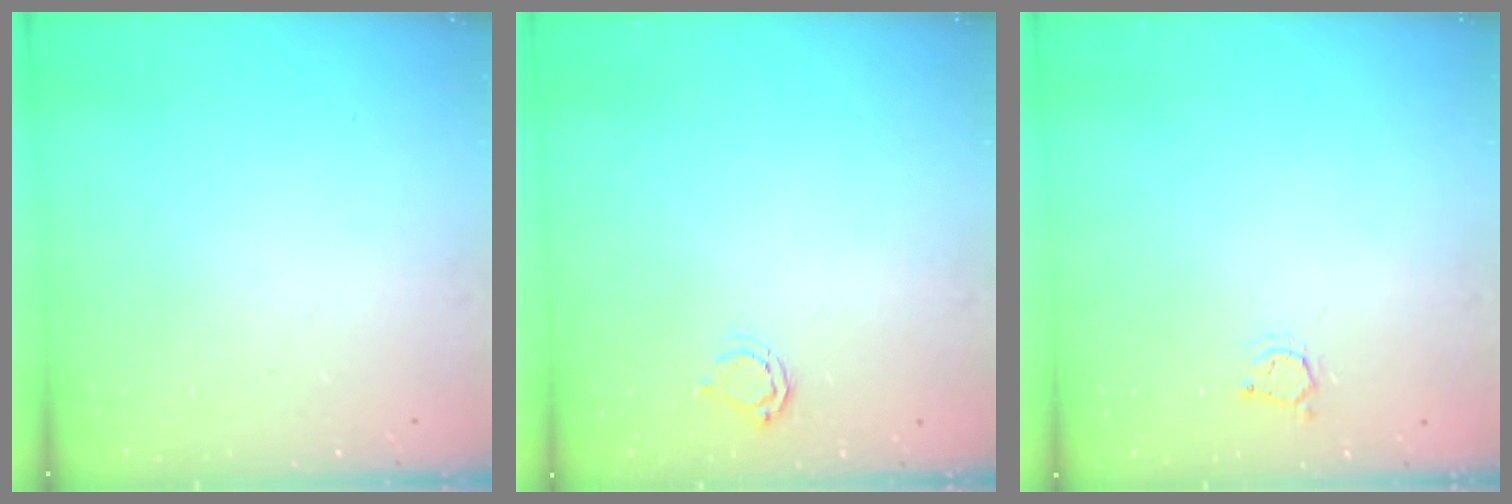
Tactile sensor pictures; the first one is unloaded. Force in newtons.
{"total": 4.2, "press": 4.2, "slide": 0.2}
{"total": 2.5, "press": 2.5, "slide": 0.3}